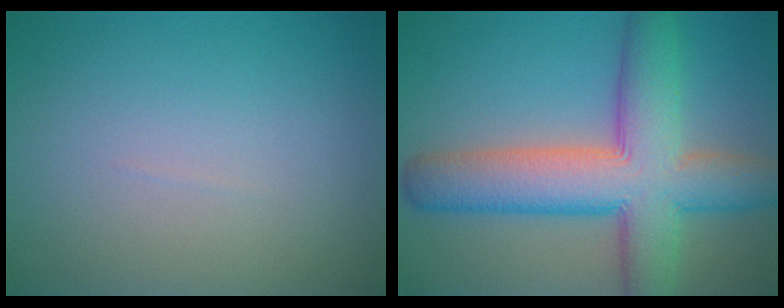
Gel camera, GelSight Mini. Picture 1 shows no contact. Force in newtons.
{"total": 10.5, "press": 10.5, "slide": 0.5}